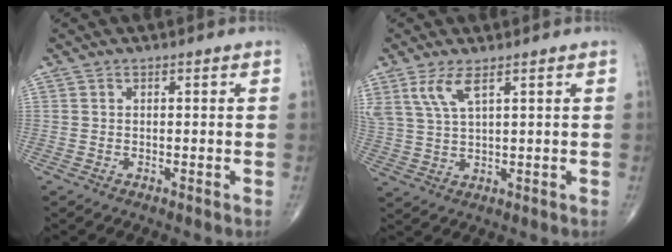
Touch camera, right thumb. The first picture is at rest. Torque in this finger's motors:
{"motor_torque": [0.13, 0.34, 0.67, 0.48, 0.04]}